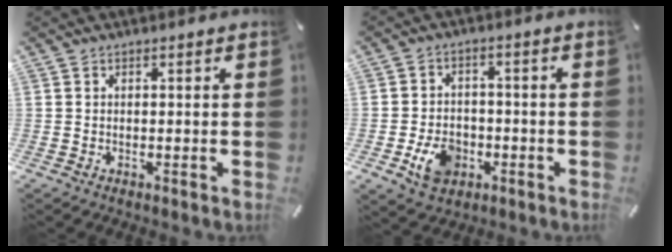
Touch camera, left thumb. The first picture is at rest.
{"total": 8.2, "force": [-2.9, 6.3, 4.4], "torque": [-0.087, 0.014, -0.051]}